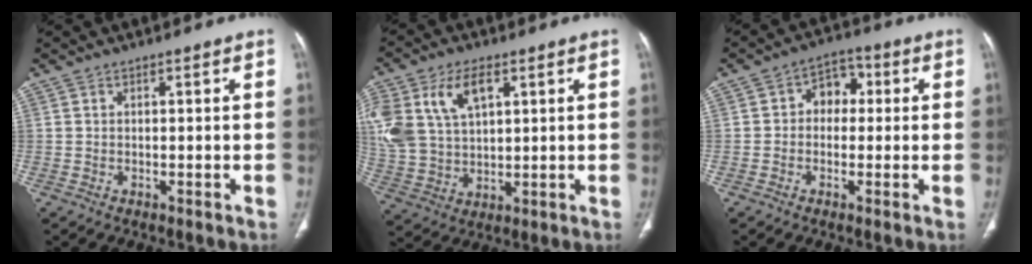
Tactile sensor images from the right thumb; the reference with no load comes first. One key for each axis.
{"total": 17.4, "fx": 6.5, "fy": 10.9, "fz": 11.8, "tx": -0.266, "ty": -0.001, "tz": 0.130}
{"total": 6.1, "fx": 0.4, "fy": 4.7, "fz": 3.8, "tx": -0.024, "ty": 0.021, "tz": -0.004}